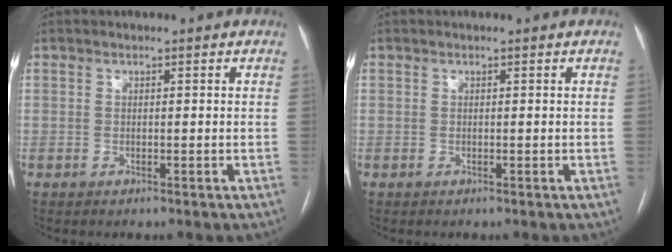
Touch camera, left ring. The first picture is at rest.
{"total": 0.0}